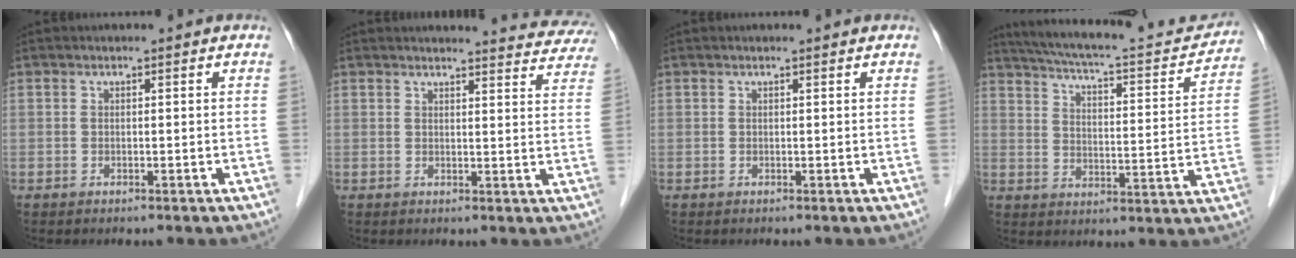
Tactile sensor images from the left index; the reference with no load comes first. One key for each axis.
{"total": 13.4, "fx": 13.0, "fy": 1.9, "fz": 2.4, "tx": 0.000, "ty": -0.051, "tz": 0.115}
{"total": 1.0, "fx": 1.0, "fy": 0.1, "fz": 0.3, "tx": -0.013, "ty": 0.007, "tz": 0.011}
{"total": 21.5, "fx": 19.3, "fy": 3.4, "fz": 8.6, "tx": -0.136, "ty": -0.010, "tz": 0.257}